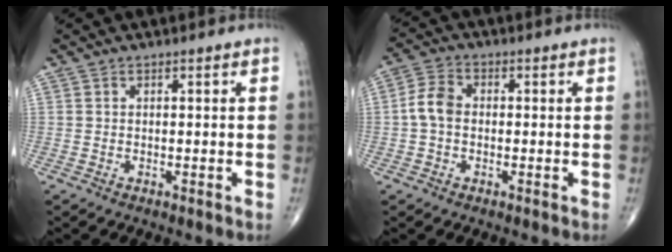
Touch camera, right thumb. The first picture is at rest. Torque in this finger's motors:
{"motor_torque": [-0.15, 0.23, 0.48, -0.13, 0.03]}